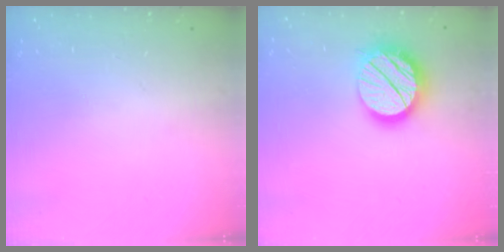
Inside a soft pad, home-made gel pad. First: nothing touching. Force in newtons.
{"total": 16.9, "press": 16.8, "slide": 1.5}